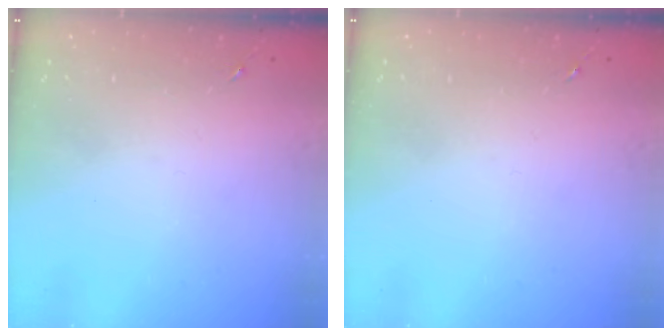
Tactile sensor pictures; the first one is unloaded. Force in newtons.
{"total": 0.0}